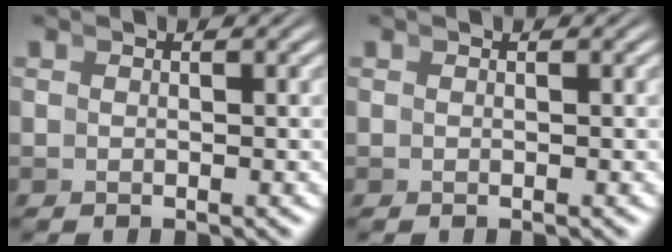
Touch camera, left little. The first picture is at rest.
{"total": 0.0}